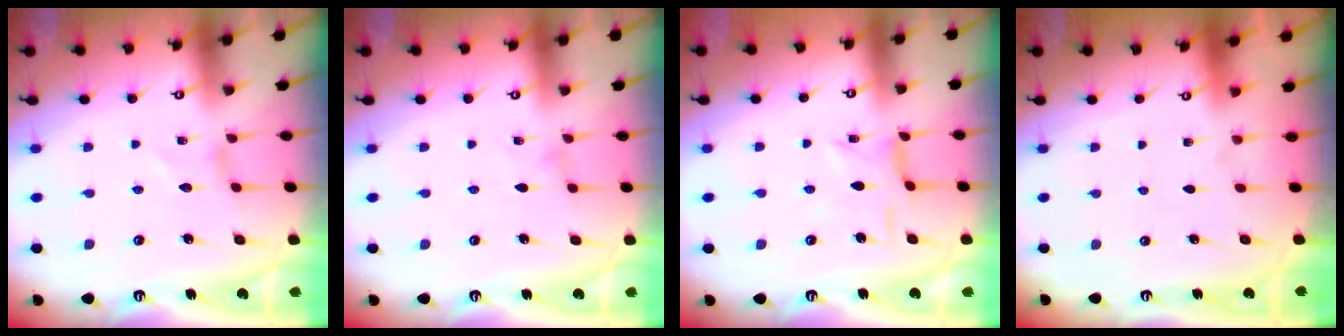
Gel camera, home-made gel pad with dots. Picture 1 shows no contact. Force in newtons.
{"total": 0.0}
{"total": 2.9, "press": 2.8, "slide": 0.5}
{"total": 0.0}